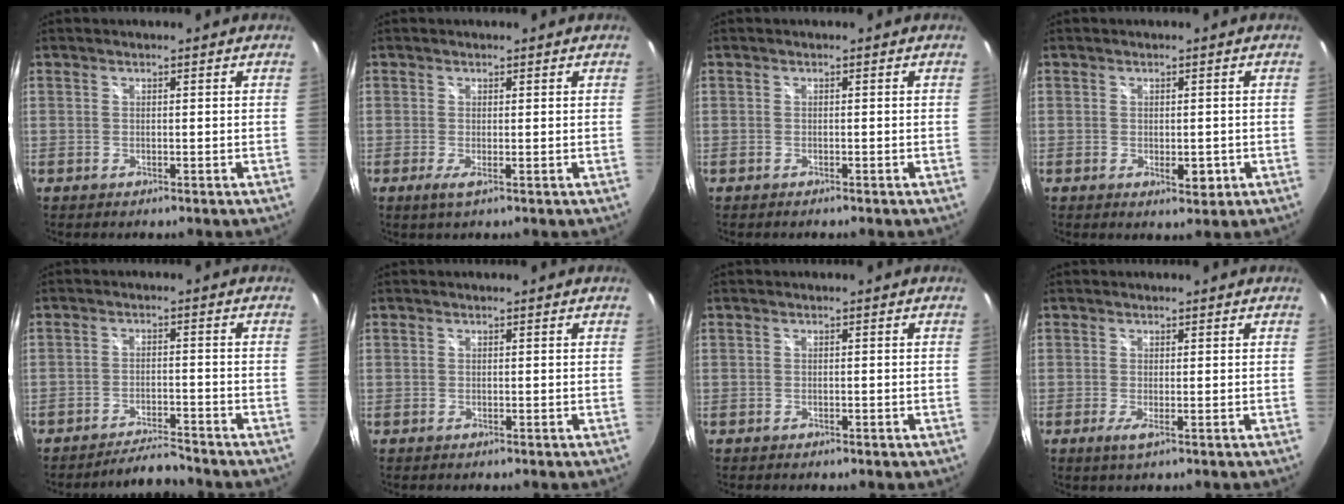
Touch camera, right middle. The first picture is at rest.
{"total": 1.3, "force": [-0.1, -0.1, 1.3], "torque": [-0.026, -0.006, -0.006]}
{"total": 0.6, "force": [-0.5, 0.1, 0.2], "torque": [-0.003, -0.003, -0.011]}
{"total": 2.8, "force": [-0.8, 1.7, 2.1], "torque": [-0.031, -0.006, -0.009]}
{"total": 5.3, "force": [-5.3, -0.1, 0.7], "torque": [-0.033, 0.004, -0.089]}
{"total": 0.0}
{"total": 1.0, "force": [-0.6, 0.6, 0.4], "torque": [-0.005, -0.002, -0.010]}
{"total": 1.4, "force": [-0.3, -0.1, 1.4], "torque": [-0.028, -0.006, -0.008]}